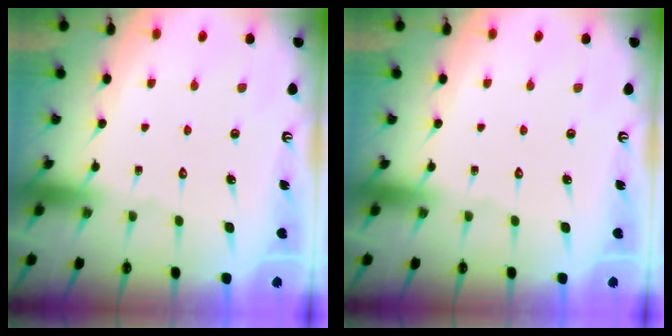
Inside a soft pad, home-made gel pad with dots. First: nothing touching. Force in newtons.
{"total": 0.0}